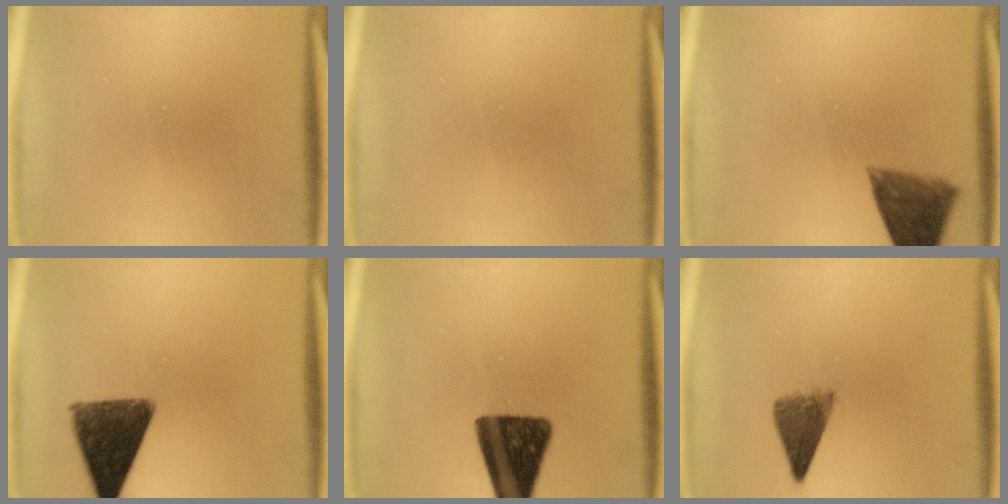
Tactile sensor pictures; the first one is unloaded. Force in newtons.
{"total": 0.0}
{"total": 7.1}
{"total": 11.4}
{"total": 14.7}
{"total": 4.5}